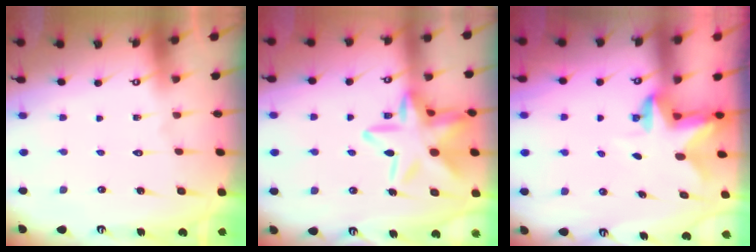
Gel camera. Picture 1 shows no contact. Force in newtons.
{"total": 18.8, "press": 18.7, "slide": 1.5}
{"total": 2.8, "press": 2.7, "slide": 0.5}